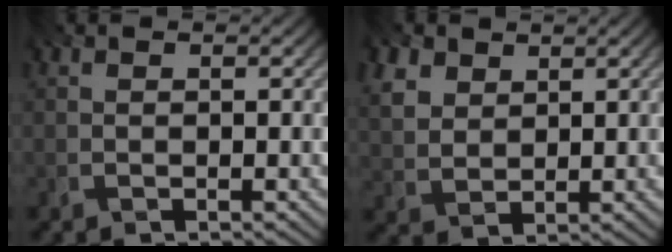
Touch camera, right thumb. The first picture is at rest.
{"total": 5.4, "force": [2.9, 3.6, 2.7], "torque": [-0.093, -0.001, 0.060]}